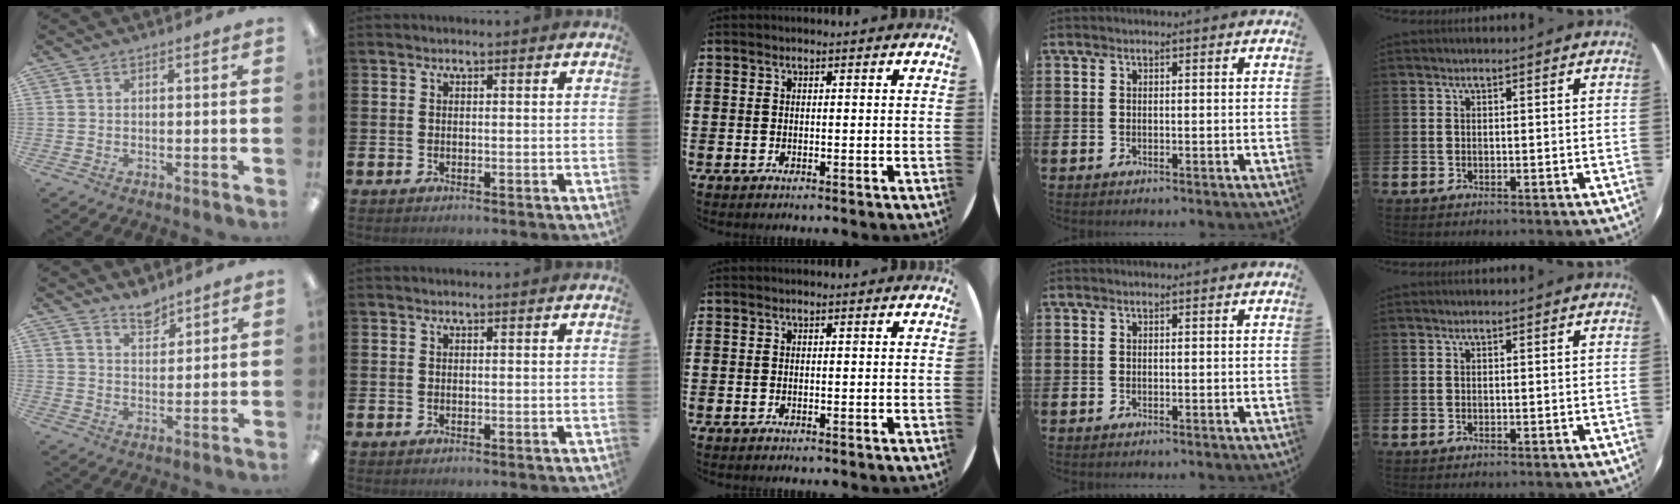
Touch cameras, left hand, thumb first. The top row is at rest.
{"thumb": {"total": 4.9, "force": [4.5, 1.7, 1.2], "torque": [-0.008, -0.033, 0.080]}}